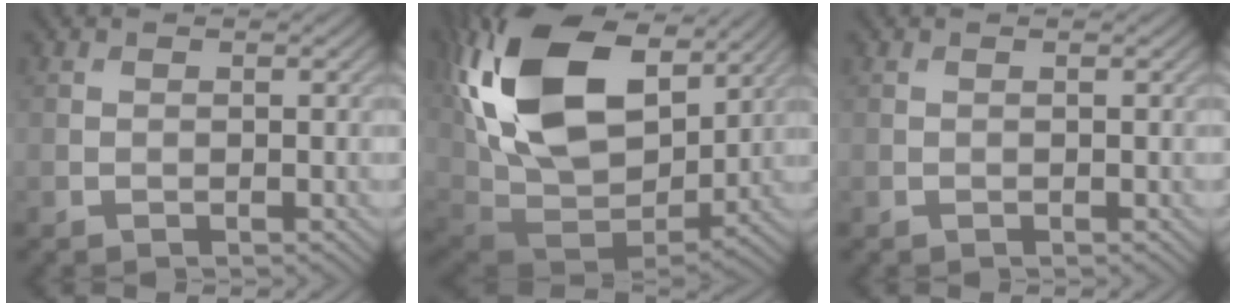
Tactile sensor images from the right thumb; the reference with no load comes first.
{"total": 22.0, "force": [7.8, 13.8, 15.1], "torque": [-0.342, 0.024, 0.147]}
{"total": 0.0}